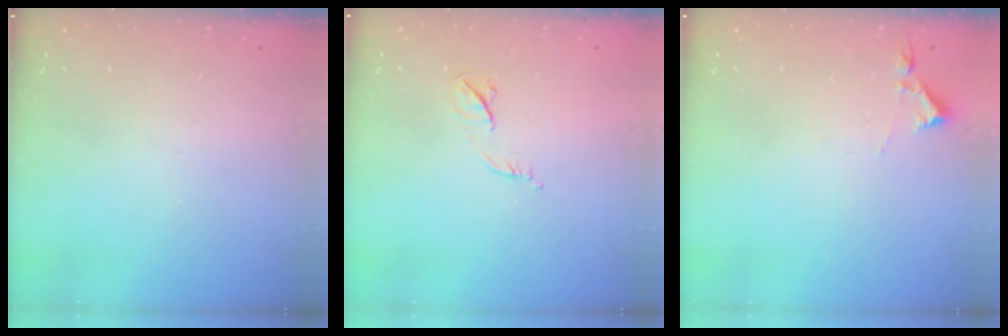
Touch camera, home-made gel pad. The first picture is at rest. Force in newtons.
{"total": 6.2, "press": 6.1, "slide": 1.1}
{"total": 2.9, "press": 2.9, "slide": 0.5}